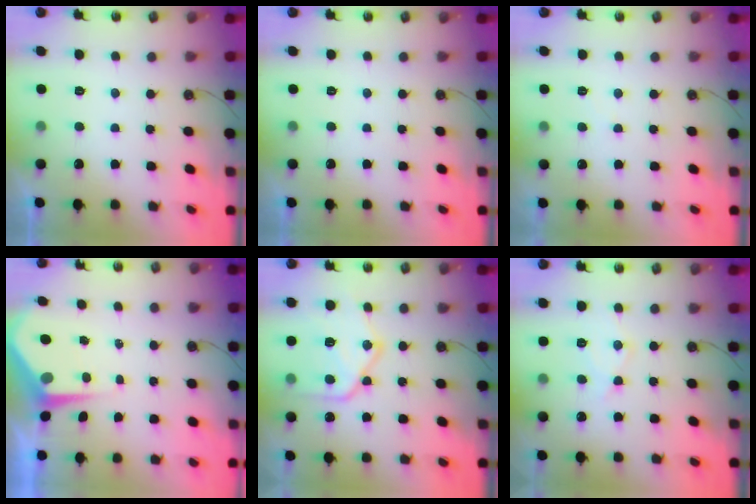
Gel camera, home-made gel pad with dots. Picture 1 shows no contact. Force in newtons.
{"total": 0.0}
{"total": 3.8, "press": 3.8, "slide": 0.6}
{"total": 5.1, "press": 5.1, "slide": 0.5}
{"total": 19.0, "press": 18.9, "slide": 1.9}
{"total": 9.1, "press": 9.0, "slide": 0.8}